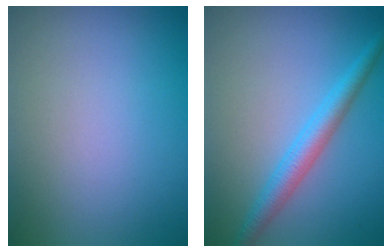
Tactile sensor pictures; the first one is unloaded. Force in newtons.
{"total": 2.9, "press": 2.9, "slide": 0.1}